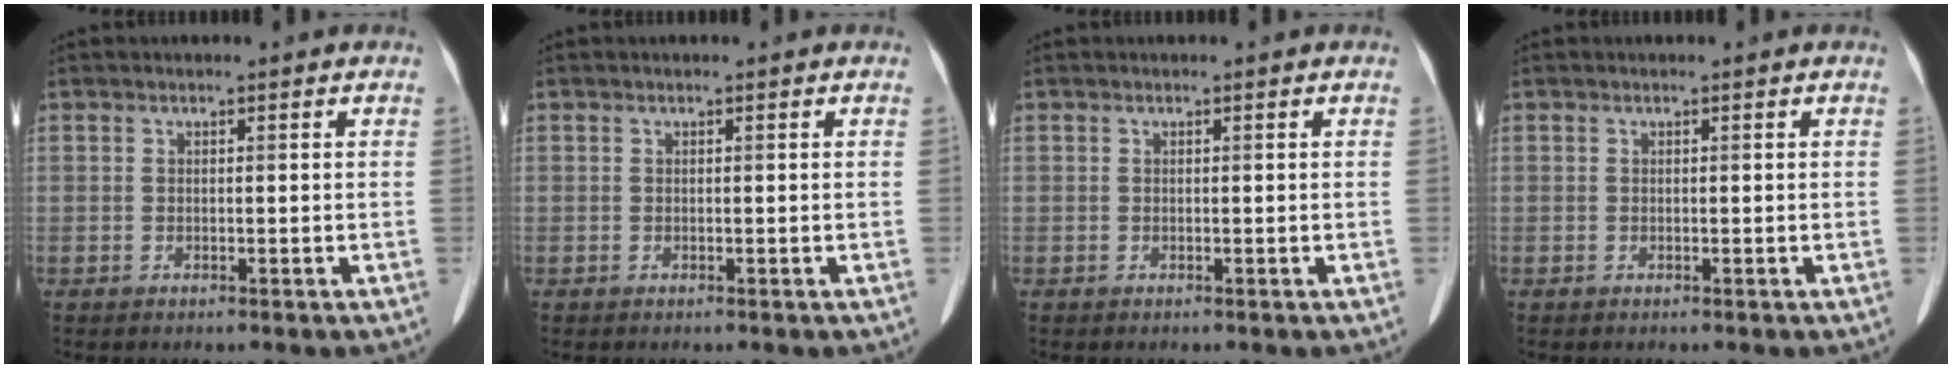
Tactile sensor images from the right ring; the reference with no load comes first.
{"total": 0.0}
{"total": 0.0}
{"total": 0.0}